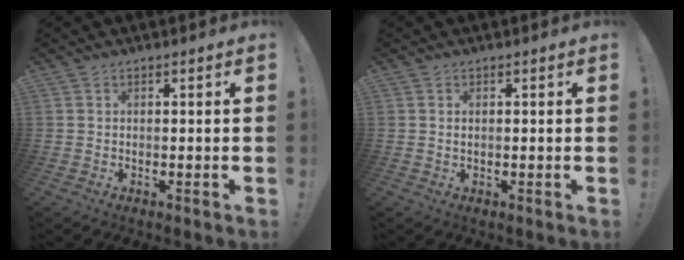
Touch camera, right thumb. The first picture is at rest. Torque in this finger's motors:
{"motor_torque": [-0.66, 0.02, -0.29, 0.19, 0.06]}